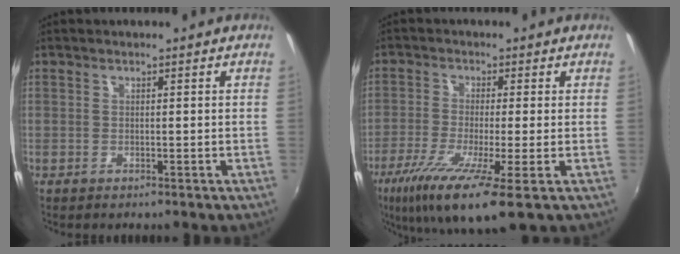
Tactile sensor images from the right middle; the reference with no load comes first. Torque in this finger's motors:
{"motor_torque": [1.43, -0.71, 0.43, 0.21]}